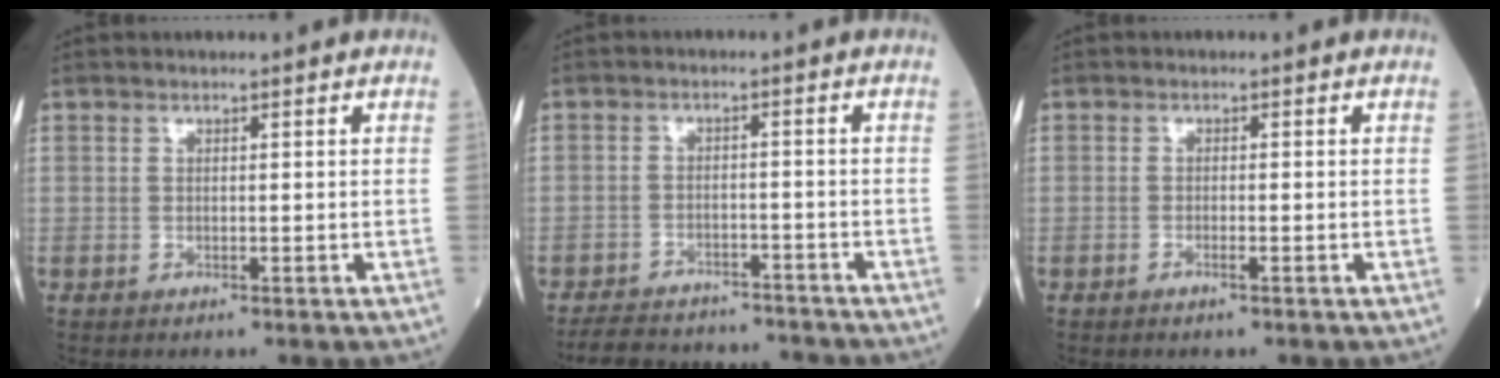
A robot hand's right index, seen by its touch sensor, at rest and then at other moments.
{"total": 11.1, "force": [-10.2, 3.6, 2.5], "torque": [-0.044, 0.011, -0.136]}
{"total": 0.8, "force": [-0.4, 0.0, 0.7], "torque": [-0.018, 0.000, -0.006]}